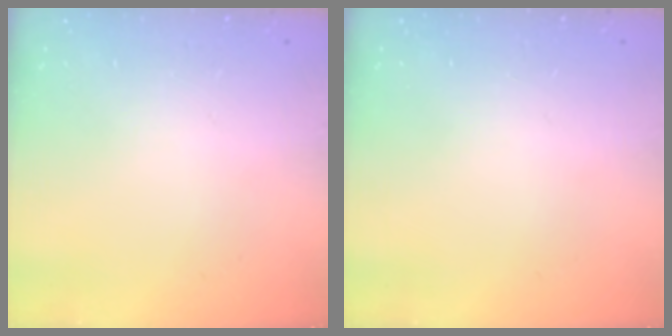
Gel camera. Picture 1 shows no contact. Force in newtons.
{"total": 0.0}